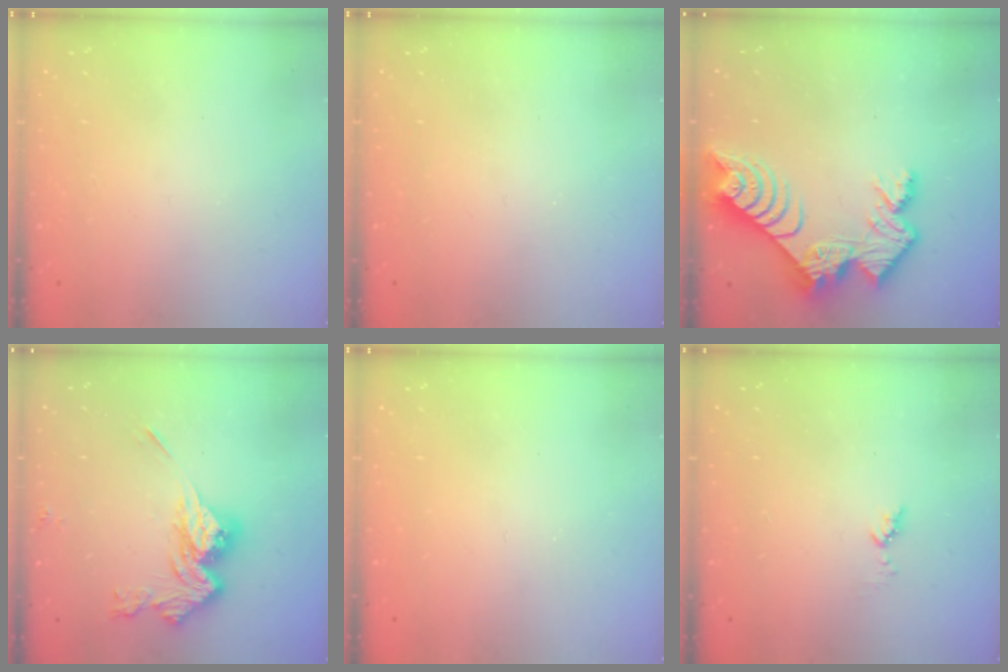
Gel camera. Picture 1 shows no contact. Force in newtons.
{"total": 0.0}
{"total": 12.9, "press": 12.9, "slide": 1.0}
{"total": 14.5, "press": 14.5, "slide": 0.8}
{"total": 0.0}
{"total": 3.7, "press": 3.6, "slide": 0.4}